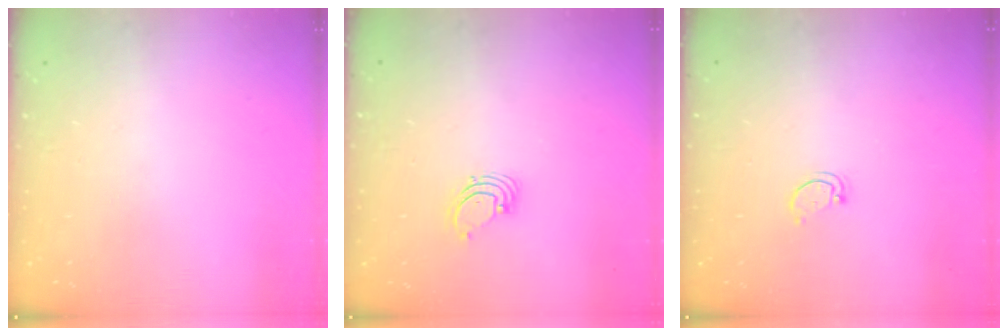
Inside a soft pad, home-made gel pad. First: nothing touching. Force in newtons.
{"total": 1.5, "press": 1.5, "slide": 0.1}
{"total": 2.6, "press": 2.5, "slide": 0.4}